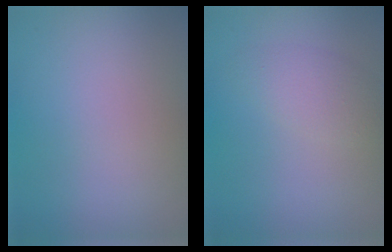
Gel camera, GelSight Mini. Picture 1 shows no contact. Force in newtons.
{"total": 2.2, "press": 2.2, "slide": 0.1}